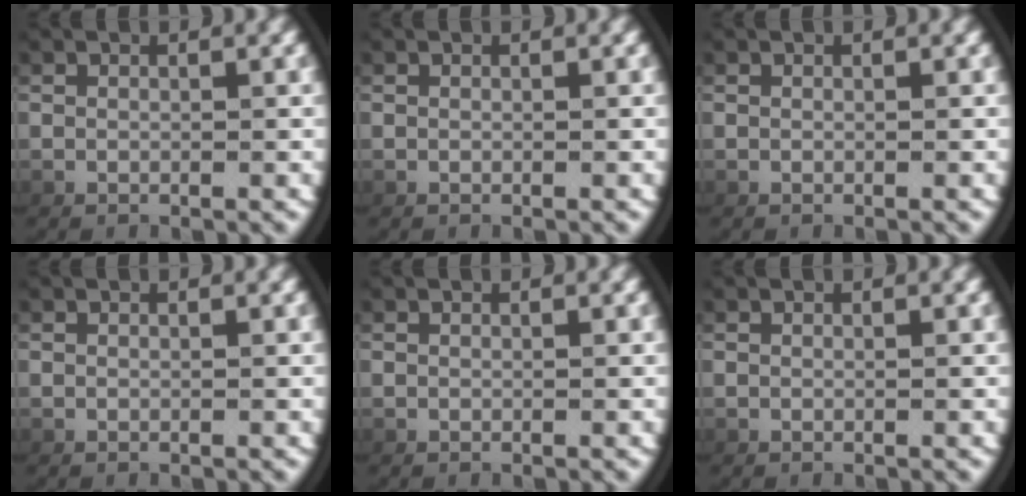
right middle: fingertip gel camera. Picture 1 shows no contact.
{"total": 0.0}
{"total": 0.0}
{"total": 0.0}
{"total": 0.0}
{"total": 0.0}